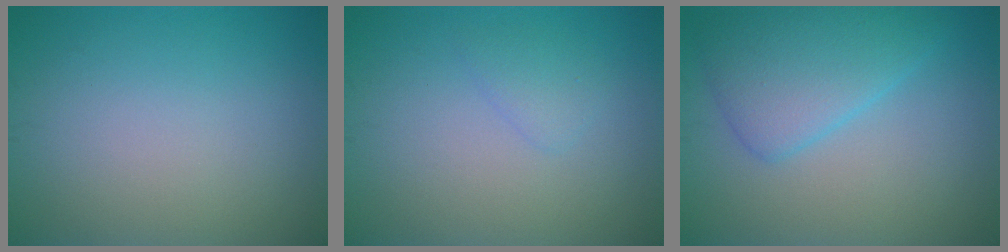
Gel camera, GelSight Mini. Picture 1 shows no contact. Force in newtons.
{"total": 1.2, "press": 1.2, "slide": 0.0}
{"total": 4.7, "press": 4.7, "slide": 0.3}